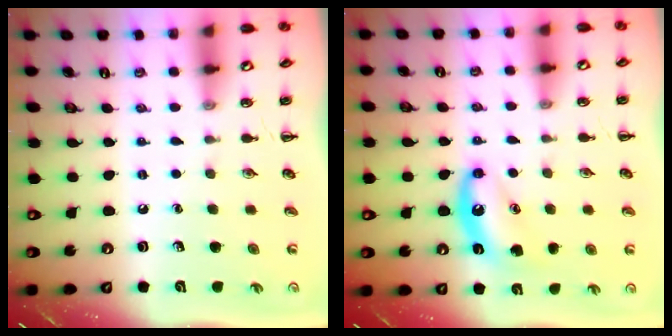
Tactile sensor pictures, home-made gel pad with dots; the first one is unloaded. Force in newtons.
{"total": 9.1, "press": 9.1, "slide": 1.0}